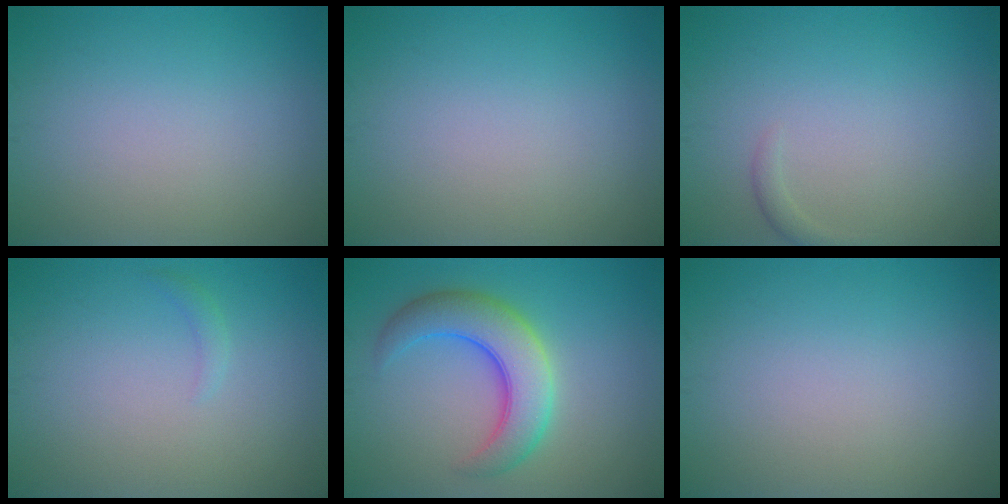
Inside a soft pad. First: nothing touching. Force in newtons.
{"total": 0.0}
{"total": 0.8, "press": 0.8, "slide": 0.1}
{"total": 0.8, "press": 0.8, "slide": 0.1}
{"total": 6.4, "press": 6.4, "slide": 0.2}
{"total": 0.0}